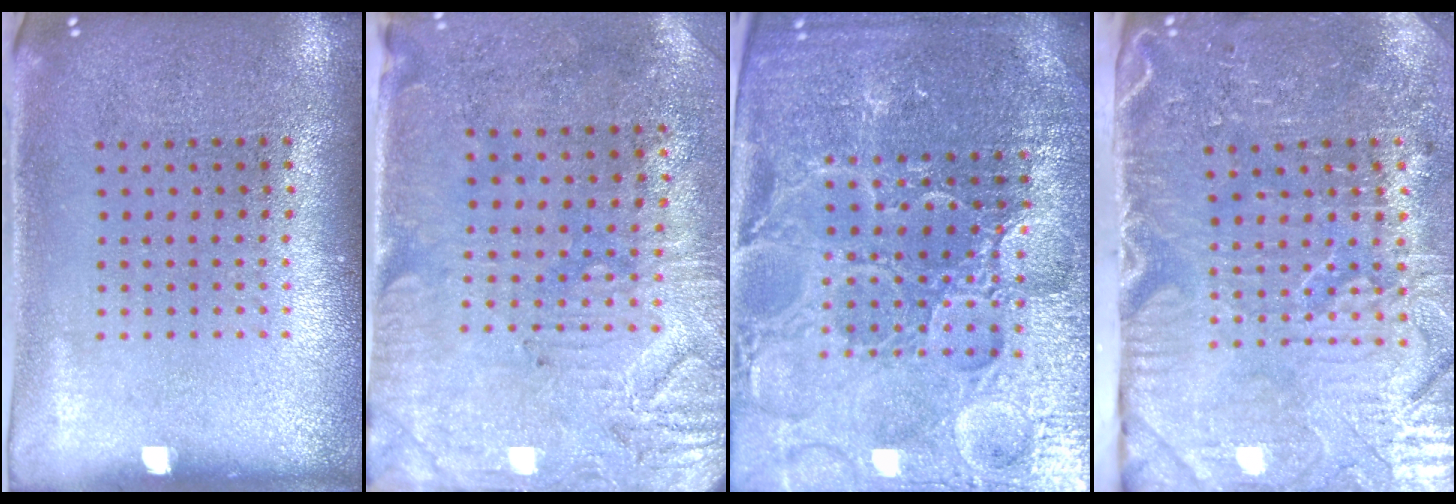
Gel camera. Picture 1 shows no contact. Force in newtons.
{"total": 3.0, "press": 2.5, "slide": 1.6}
{"total": 5.5, "press": 5.1, "slide": 2.1}
{"total": 5.3, "press": 4.4, "slide": 2.9}